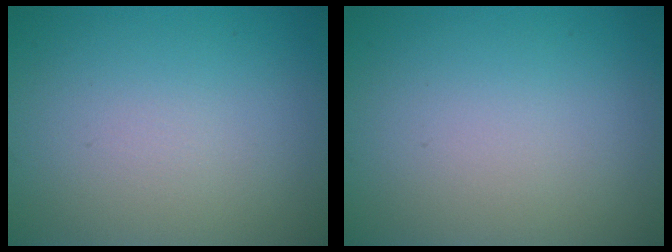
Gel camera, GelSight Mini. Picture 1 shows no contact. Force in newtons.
{"total": 0.0}